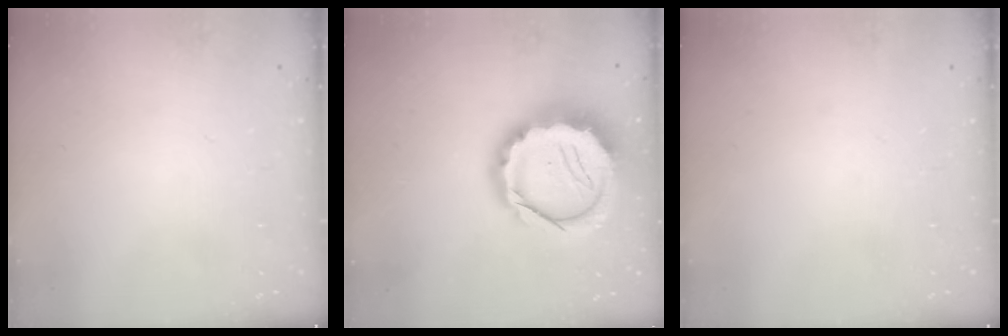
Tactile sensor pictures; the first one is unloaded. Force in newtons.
{"total": 18.8, "press": 18.4, "slide": 4.0}
{"total": 0.0}